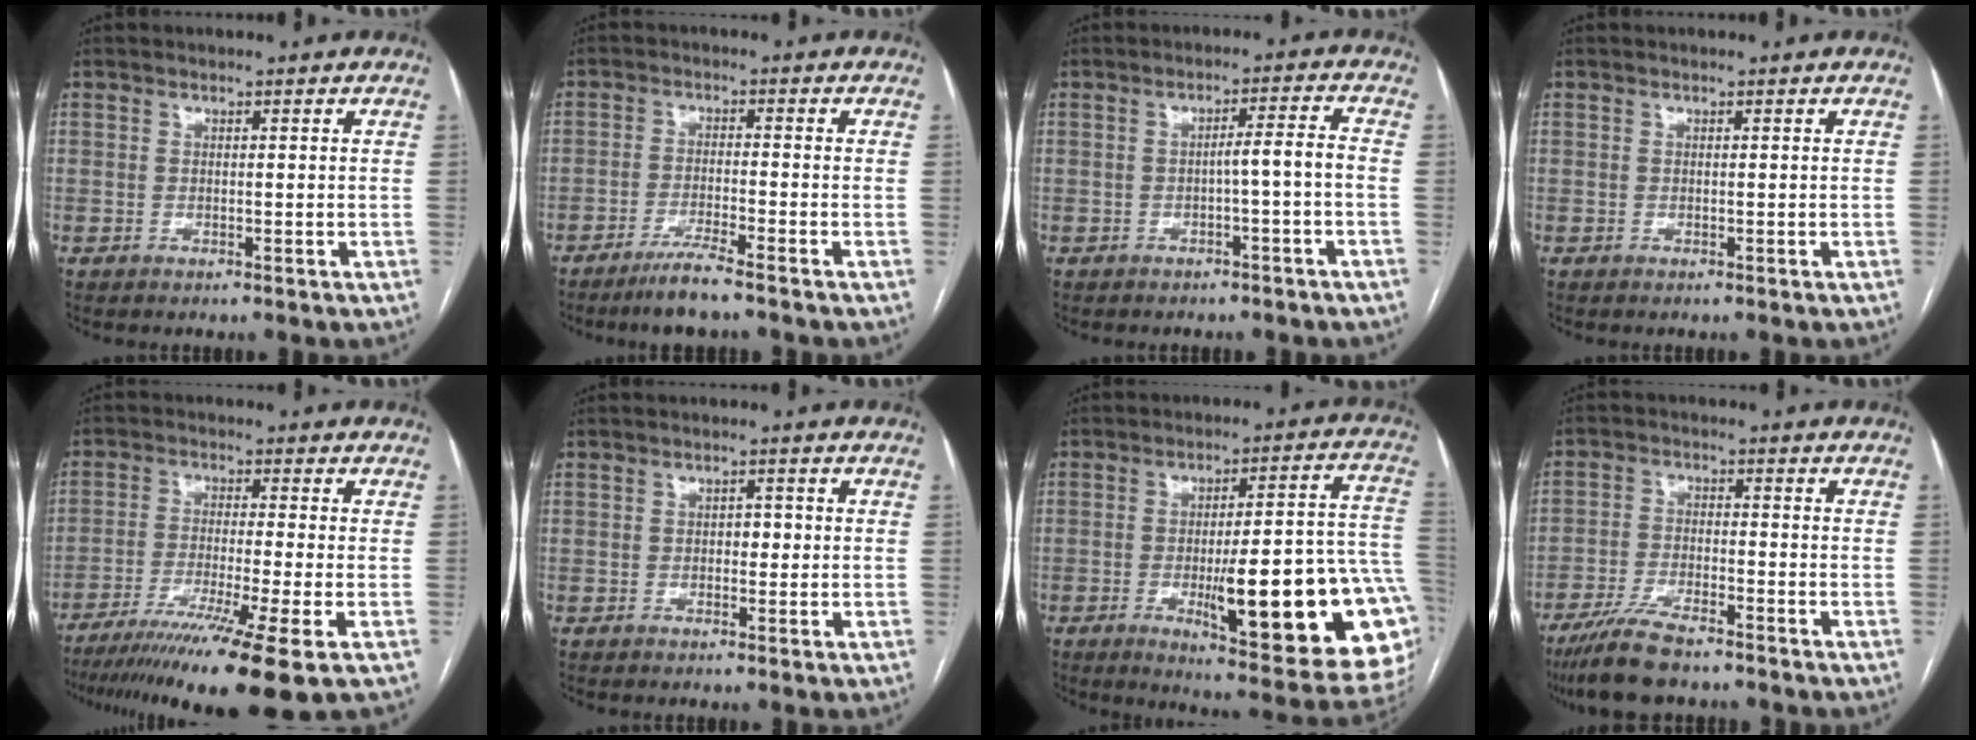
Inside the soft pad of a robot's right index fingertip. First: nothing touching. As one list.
[{"total": 5.0, "force": [-4.0, -0.5, 2.9], "torque": [-0.057, -0.014, -0.078]}, {"total": 3.6, "force": [-1.3, -0.3, 3.3], "torque": [-0.046, 0.013, -0.020]}, {"total": 0.0}, {"total": 15.3, "force": [-10.3, -1.3, 11.2], "torque": [-0.172, -0.044, -0.166]}, {"total": 1.7, "force": [-0.1, 1.1, 1.3], "torque": [-0.015, 0.007, -0.003]}, {"total": 26.0, "force": [-6.1, 4.2, 25.0], "torque": [-0.242, 0.000, -0.071]}, {"total": 7.0, "force": [-5.5, 1.7, 4.0], "torque": [-0.083, -0.014, -0.101]}]